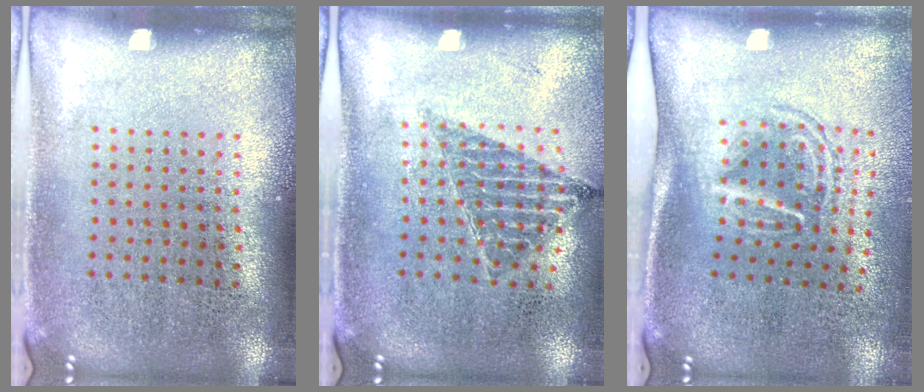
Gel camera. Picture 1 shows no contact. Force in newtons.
{"total": 0.9, "press": 0.9, "slide": 0.1}
{"total": 1.7, "press": 1.1, "slide": 1.2}